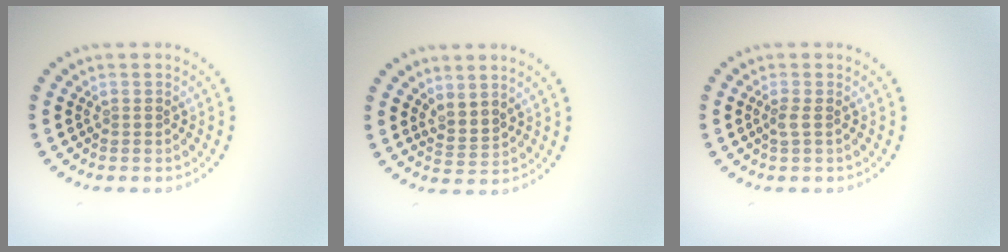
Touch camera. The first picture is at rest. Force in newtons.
{"total": 2.0, "press": 1.3, "slide": 1.5}
{"total": 0.9, "press": 0.7, "slide": 0.6}